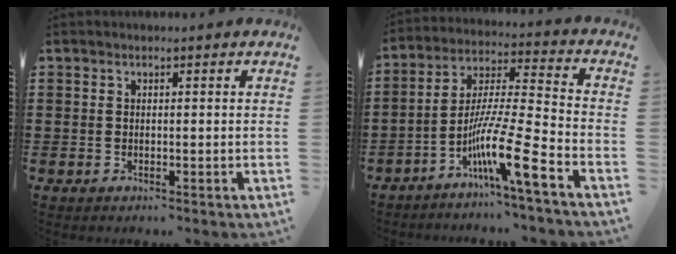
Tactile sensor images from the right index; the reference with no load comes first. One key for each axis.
{"total": 11.8, "fx": -6.8, "fy": 0.4, "fz": 9.7, "tx": -0.192, "ty": -0.016, "tz": -0.135}